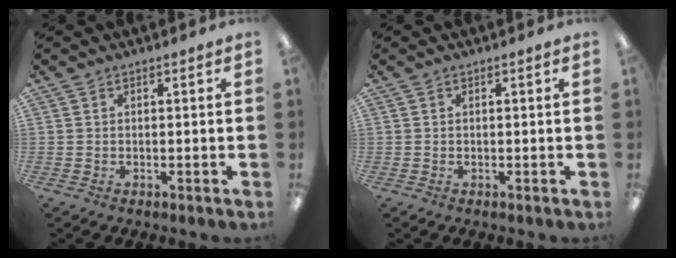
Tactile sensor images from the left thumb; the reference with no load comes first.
{"total": 0.0}